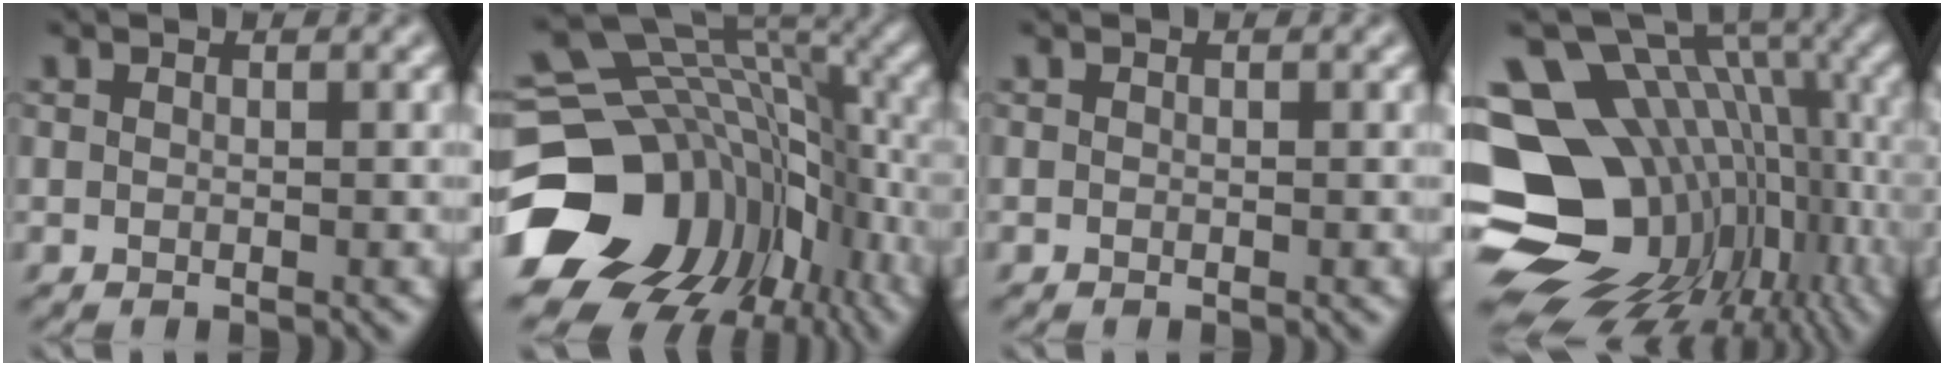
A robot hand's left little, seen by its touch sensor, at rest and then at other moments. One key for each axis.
{"total": 18.1, "fx": -4.8, "fy": 14.6, "fz": 9.6, "tx": -0.196, "ty": -0.023, "tz": -0.052}
{"total": 0.0}
{"total": 17.8, "fx": -3.6, "fy": 13.0, "fz": 11.6, "tx": -0.203, "ty": -0.003, "tz": -0.025}